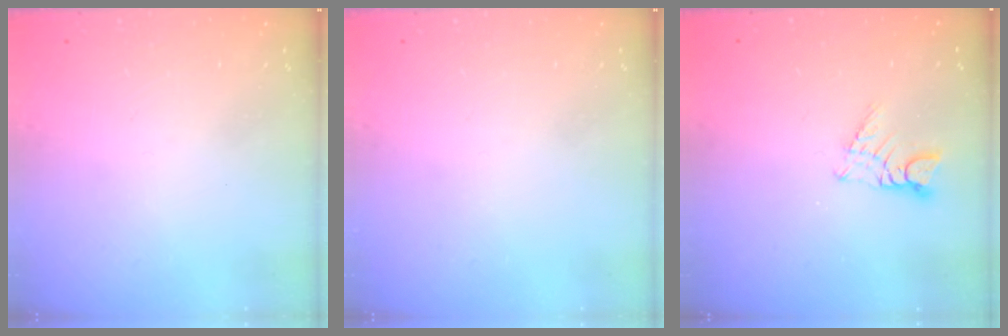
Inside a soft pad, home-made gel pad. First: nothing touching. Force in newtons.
{"total": 0.0}
{"total": 3.2, "press": 3.2, "slide": 0.3}